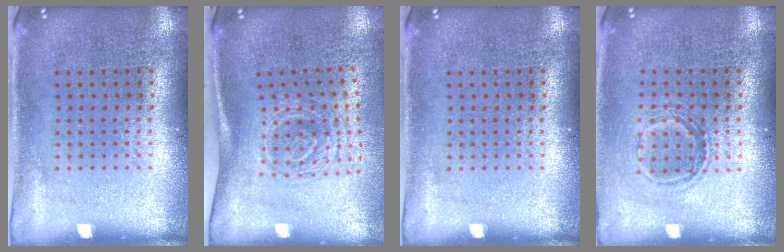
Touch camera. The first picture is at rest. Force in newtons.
{"total": 1.7, "press": 1.2, "slide": 1.2}
{"total": 0.0}
{"total": 1.1, "press": 1.0, "slide": 0.5}